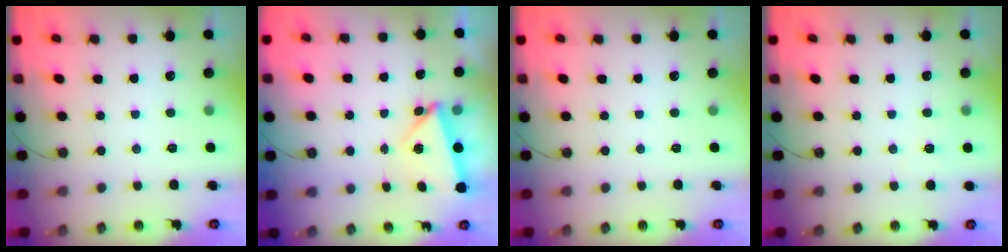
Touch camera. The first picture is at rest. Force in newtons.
{"total": 5.0, "press": 4.9, "slide": 1.0}
{"total": 0.0}
{"total": 2.7, "press": 1.7, "slide": 2.1}